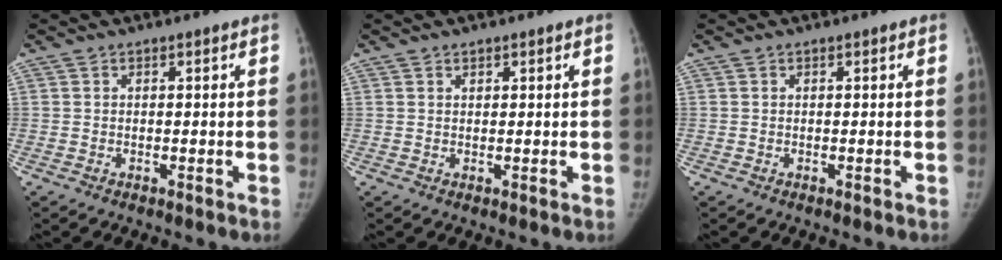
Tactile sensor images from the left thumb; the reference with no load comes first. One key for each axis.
{"total": 0.9, "fx": 0.6, "fy": 0.5, "fz": 0.3, "tx": -0.001, "ty": -0.004, "tz": 0.009}
{"total": 0.0}